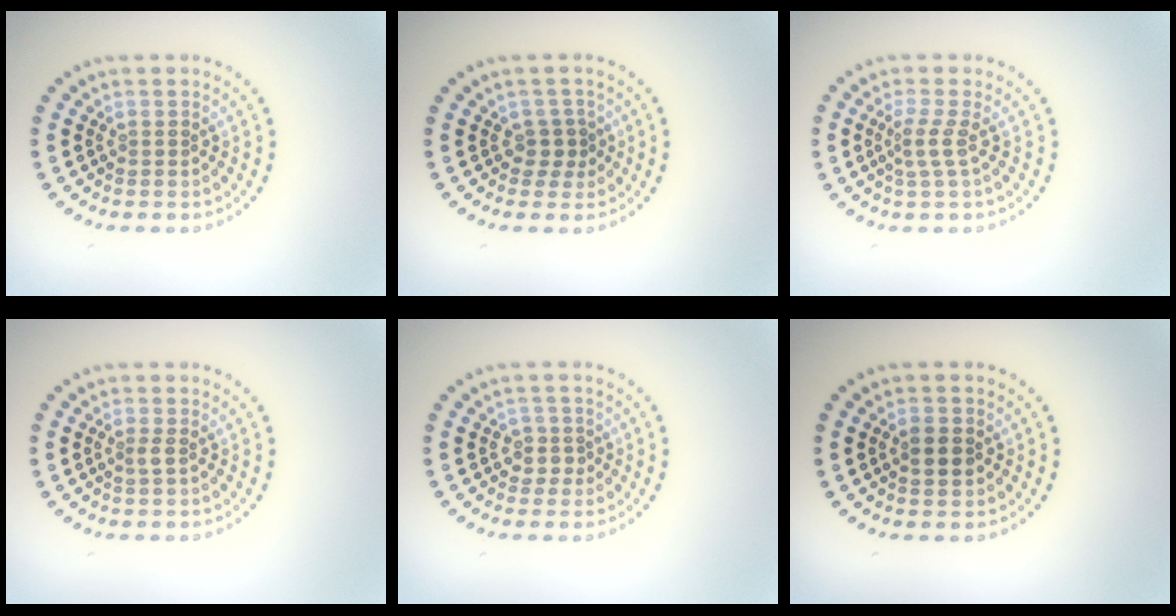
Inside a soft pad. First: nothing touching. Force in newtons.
{"total": 1.7, "press": 1.3, "slide": 1.1}
{"total": 1.8, "press": 1.2, "slide": 1.3}
{"total": 0.8, "press": 0.5, "slide": 0.5}
{"total": 1.7, "press": 1.3, "slide": 1.0}
{"total": 1.9, "press": 1.9, "slide": 0.1}